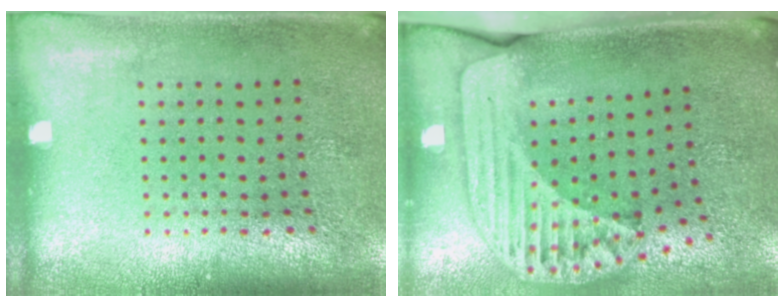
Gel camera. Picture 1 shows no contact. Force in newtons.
{"total": 2.3, "press": 1.7, "slide": 1.5}